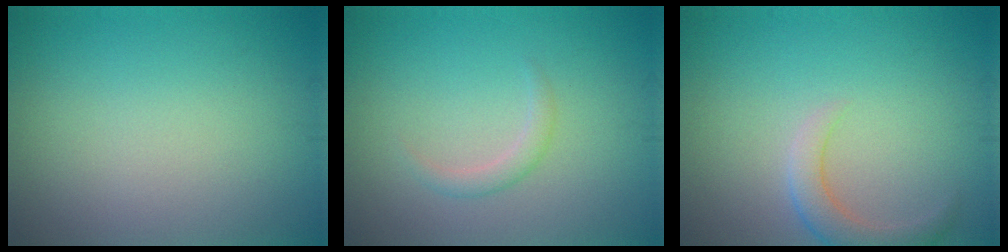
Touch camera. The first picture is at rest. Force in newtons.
{"total": 1.3, "press": 1.3, "slide": 0.1}
{"total": 2.7, "press": 2.7, "slide": 0.2}